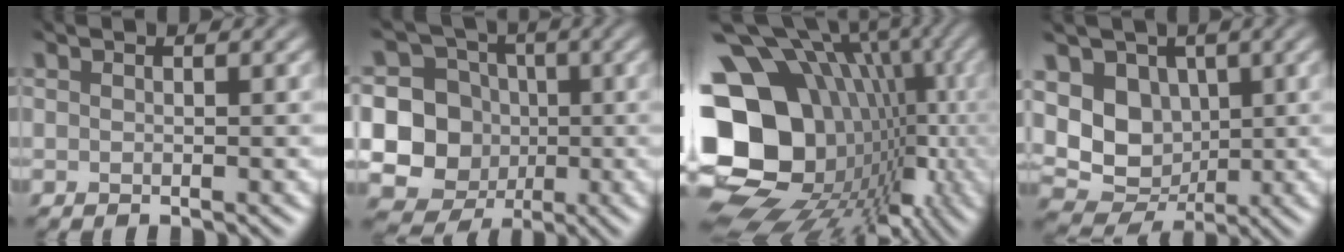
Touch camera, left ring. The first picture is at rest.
{"total": 10.9, "force": [-2.0, 10.0, 3.7], "torque": [-0.061, 0.024, -0.072]}
{"total": 18.6, "force": [-2.7, 14.8, 10.9], "torque": [-0.173, -0.005, -0.019]}
{"total": 8.0, "force": [0.0, 6.2, 5.0], "torque": [-0.090, -0.010, -0.003]}